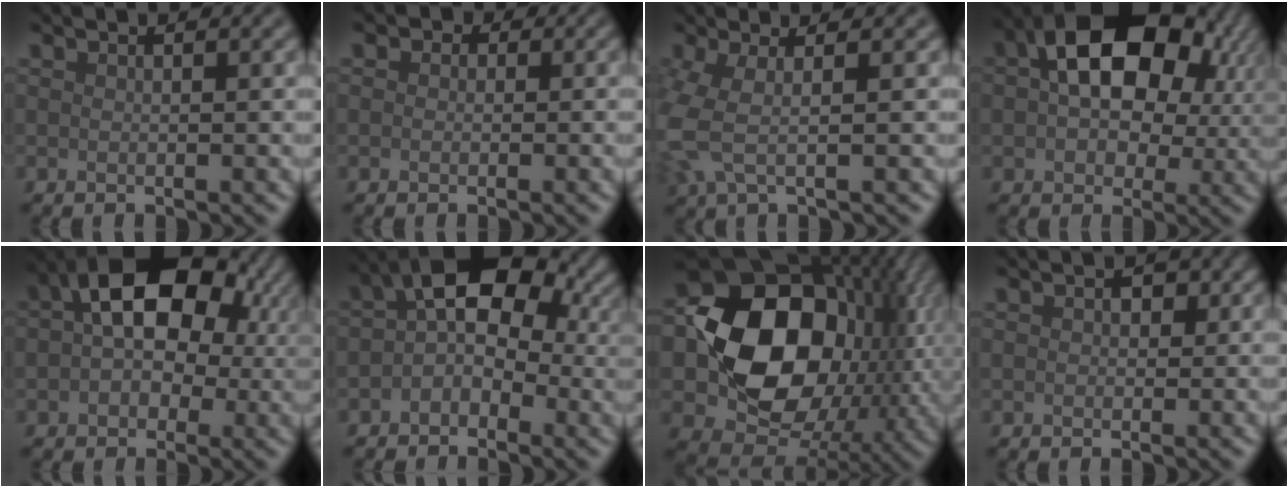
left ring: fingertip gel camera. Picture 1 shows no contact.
{"total": 2.0, "force": [0.6, 1.7, 0.8], "torque": [0.007, 0.005, -0.013]}
{"total": 3.4, "force": [0.0, 1.0, 3.2], "torque": [-0.082, -0.006, -0.009]}
{"total": 14.5, "force": [3.5, 9.5, 10.3], "torque": [-0.150, 0.011, 0.057]}
{"total": 11.6, "force": [2.3, 7.7, 8.4], "torque": [-0.117, 0.018, 0.027]}
{"total": 7.7, "force": [0.3, 5.3, 5.6], "torque": [-0.061, 0.020, -0.016]}
{"total": 14.3, "force": [-0.3, 11.1, 9.0], "torque": [-0.127, 0.003, -0.019]}
{"total": 1.3, "force": [0.2, 1.1, 0.7], "torque": [-0.005, -0.001, 0.001]}